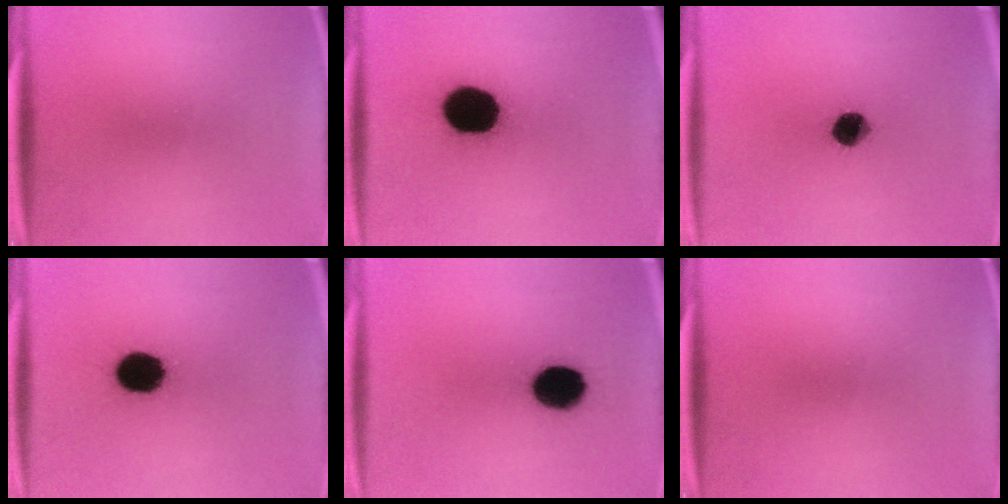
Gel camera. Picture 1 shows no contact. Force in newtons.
{"total": 19.8}
{"total": 7.3}
{"total": 12.6}
{"total": 12.6}
{"total": 0.0}